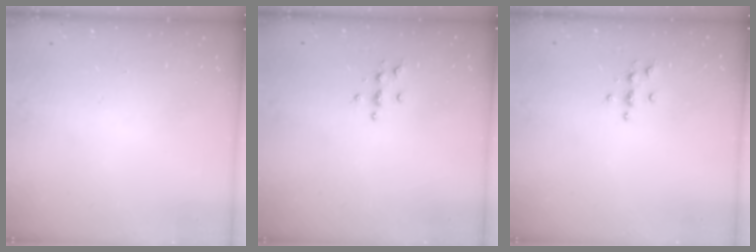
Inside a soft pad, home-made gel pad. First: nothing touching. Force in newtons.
{"total": 3.7, "press": 3.7, "slide": 0.4}
{"total": 3.9, "press": 3.8, "slide": 0.4}